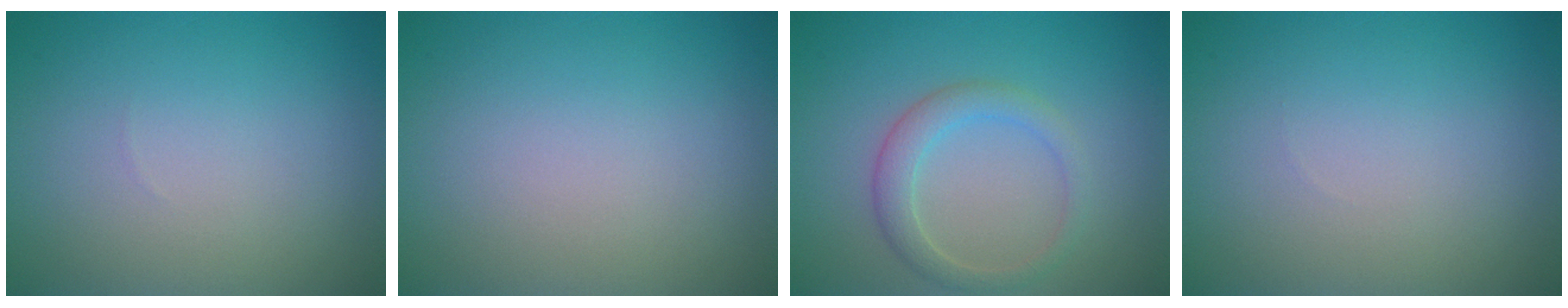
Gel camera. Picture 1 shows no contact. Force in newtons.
{"total": 0.0}
{"total": 2.5, "press": 2.5, "slide": 0.0}
{"total": 0.0}